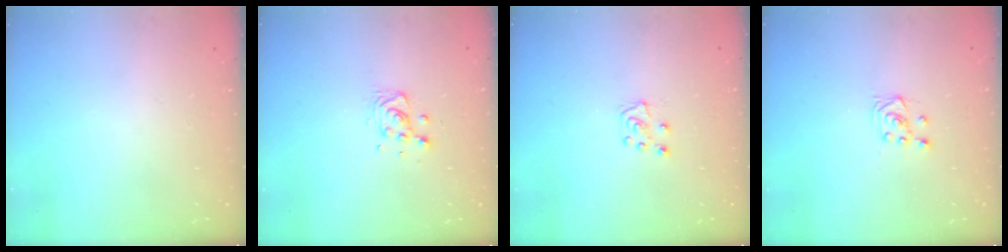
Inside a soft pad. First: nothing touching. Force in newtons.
{"total": 7.3, "press": 7.1, "slide": 2.0}
{"total": 6.4, "press": 6.3, "slide": 0.5}
{"total": 3.9, "press": 3.8, "slide": 0.7}